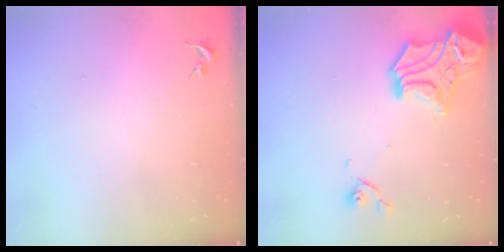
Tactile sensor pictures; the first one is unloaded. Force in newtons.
{"total": 17.6, "press": 17.4, "slide": 2.2}